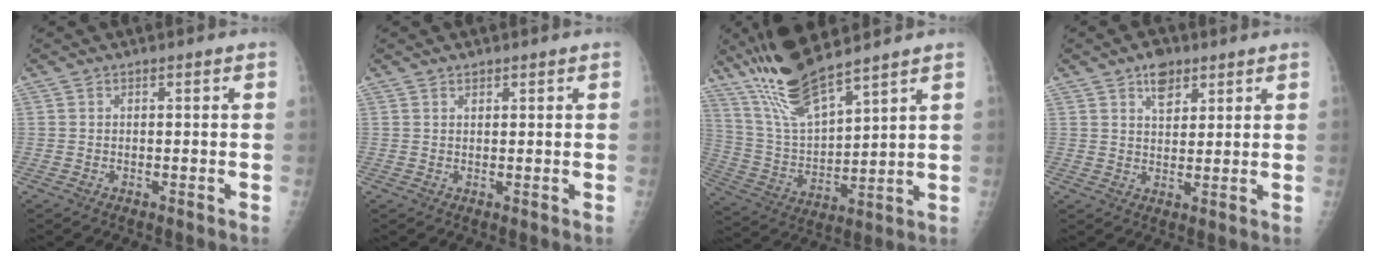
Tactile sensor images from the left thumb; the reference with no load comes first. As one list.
[{"total": 1.0, "force": [0.8, 0.4, 0.3], "torque": [0.002, -0.004, 0.012]}, {"total": 15.0, "force": [11.7, 2.7, 8.9], "torque": [-0.167, -0.052, 0.240]}, {"total": 5.1, "force": [3.1, 3.0, 2.8], "torque": [-0.023, -0.017, 0.049]}]